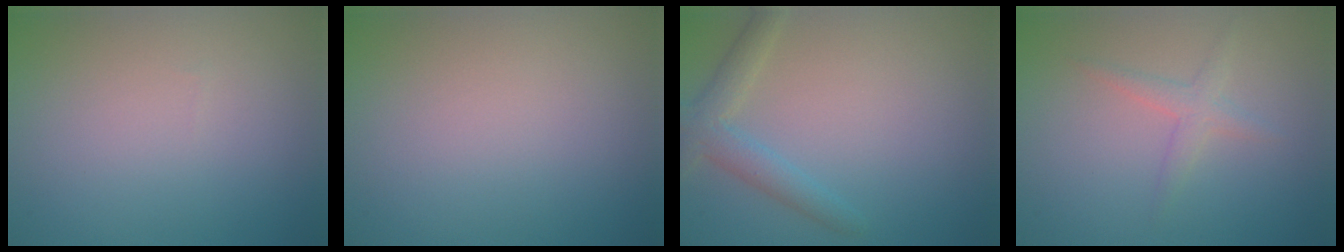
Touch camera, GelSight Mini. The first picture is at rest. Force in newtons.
{"total": 0.0}
{"total": 2.8, "press": 2.8, "slide": 0.1}
{"total": 1.6, "press": 1.6, "slide": 0.1}